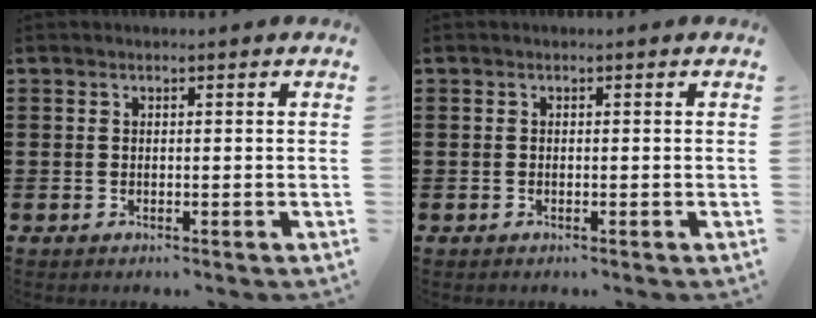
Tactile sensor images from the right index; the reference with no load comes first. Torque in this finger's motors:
{"motor_torque": [-0.62, 1.52, 0.00, -0.01]}